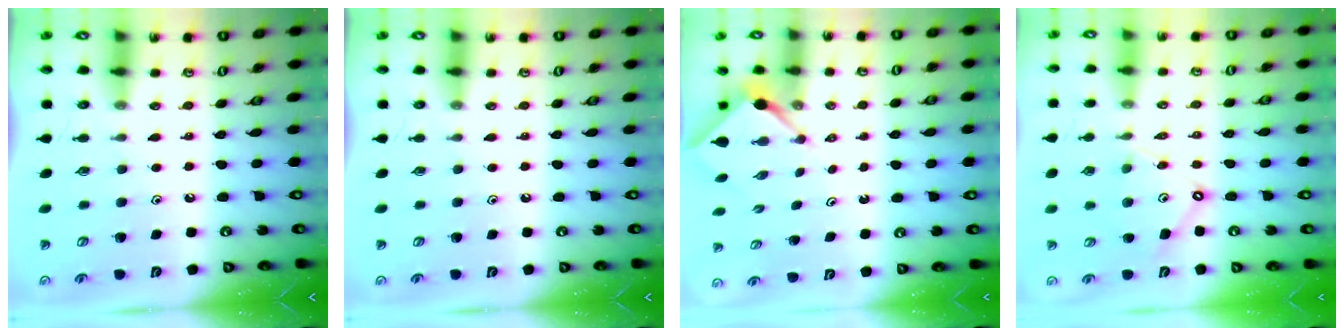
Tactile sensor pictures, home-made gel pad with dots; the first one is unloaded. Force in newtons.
{"total": 0.0}
{"total": 2.4, "press": 2.4, "slide": 0.2}
{"total": 8.3, "press": 8.2, "slide": 0.7}